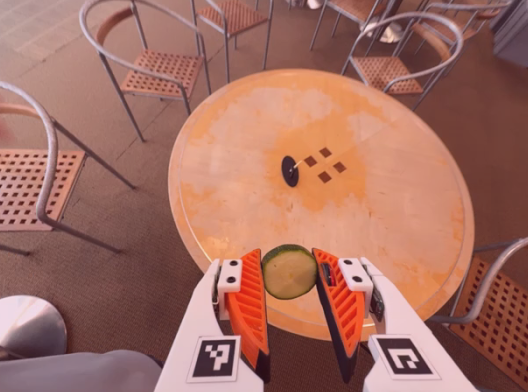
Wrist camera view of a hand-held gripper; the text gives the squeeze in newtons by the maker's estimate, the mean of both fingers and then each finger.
{"total": 8.2, "left": 7.7, "right": 8.6}